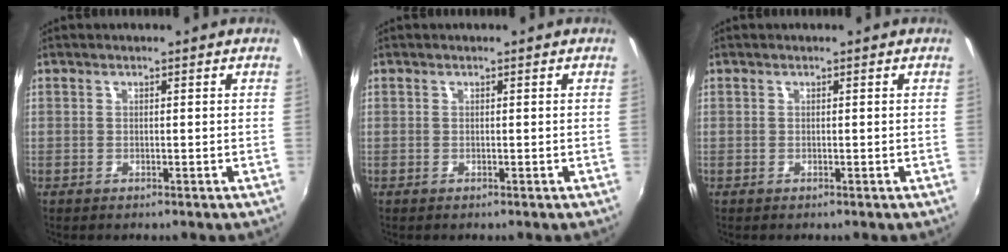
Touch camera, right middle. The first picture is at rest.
{"total": 0.0}
{"total": 0.0}